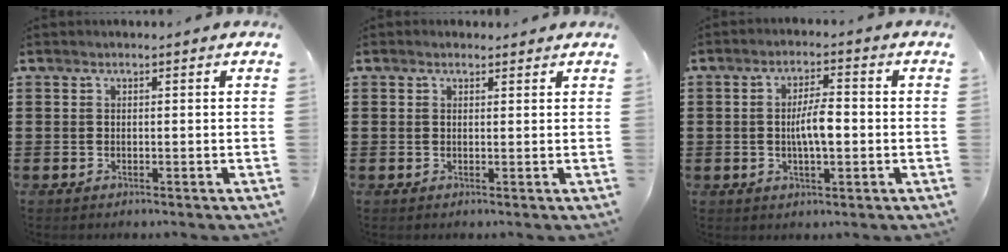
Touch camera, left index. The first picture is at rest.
{"total": 0.8, "force": [0.7, 0.4, 0.2], "torque": [-0.006, 0.005, 0.013]}
{"total": 5.4, "force": [-0.4, 1.8, 5.1], "torque": [-0.092, 0.001, -0.014]}